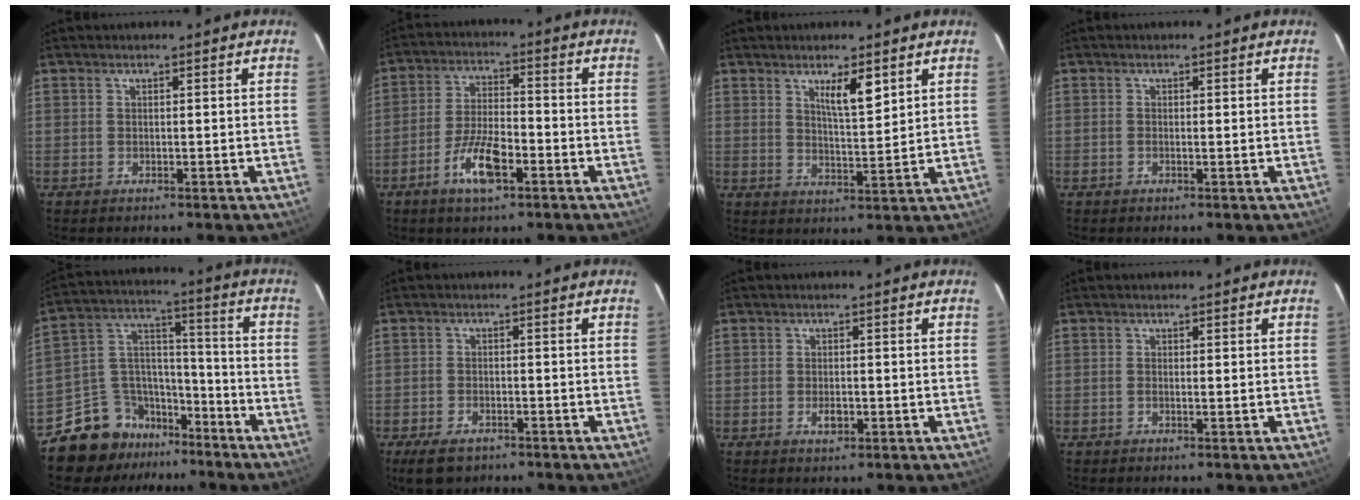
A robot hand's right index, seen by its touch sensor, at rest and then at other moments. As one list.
[{"total": 8.3, "force": [-4.1, 2.5, 6.8], "torque": [-0.136, -0.001, -0.076]}, {"total": 5.2, "force": [2.9, 0.9, 4.3], "torque": [-0.074, -0.005, 0.052]}, {"total": 0.6, "force": [0.0, 0.2, 0.5], "torque": [-0.011, 0.000, 0.000]}, {"total": 13.6, "force": [-10.4, 8.5, 2.1], "torque": [-0.039, 0.087, -0.174]}, {"total": 5.0, "force": [-3.5, 2.5, 2.5], "torque": [-0.051, -0.005, -0.053]}, {"total": 2.0, "force": [-0.7, 1.0, 1.6], "torque": [-0.029, 0.001, -0.008]}, {"total": 0.8, "force": [-0.1, 0.2, 0.8], "torque": [-0.014, 0.001, -0.001]}]